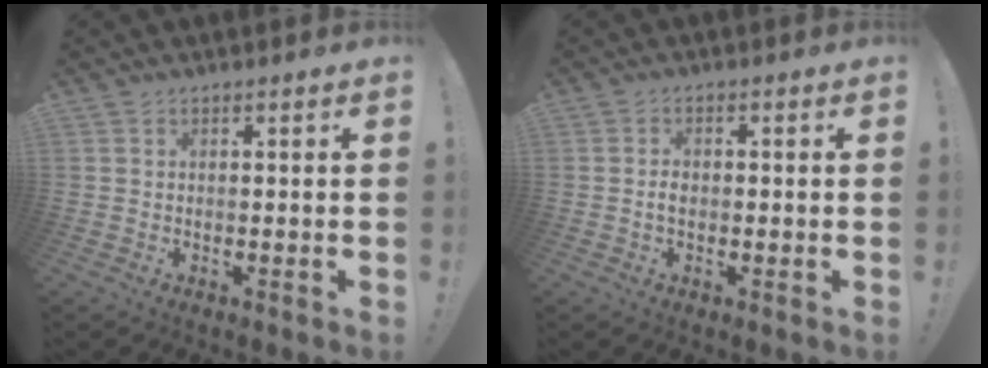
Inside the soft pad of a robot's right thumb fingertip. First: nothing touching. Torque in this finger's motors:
{"motor_torque": [0.03, 0.06, -0.24, 0.28, 0.06]}